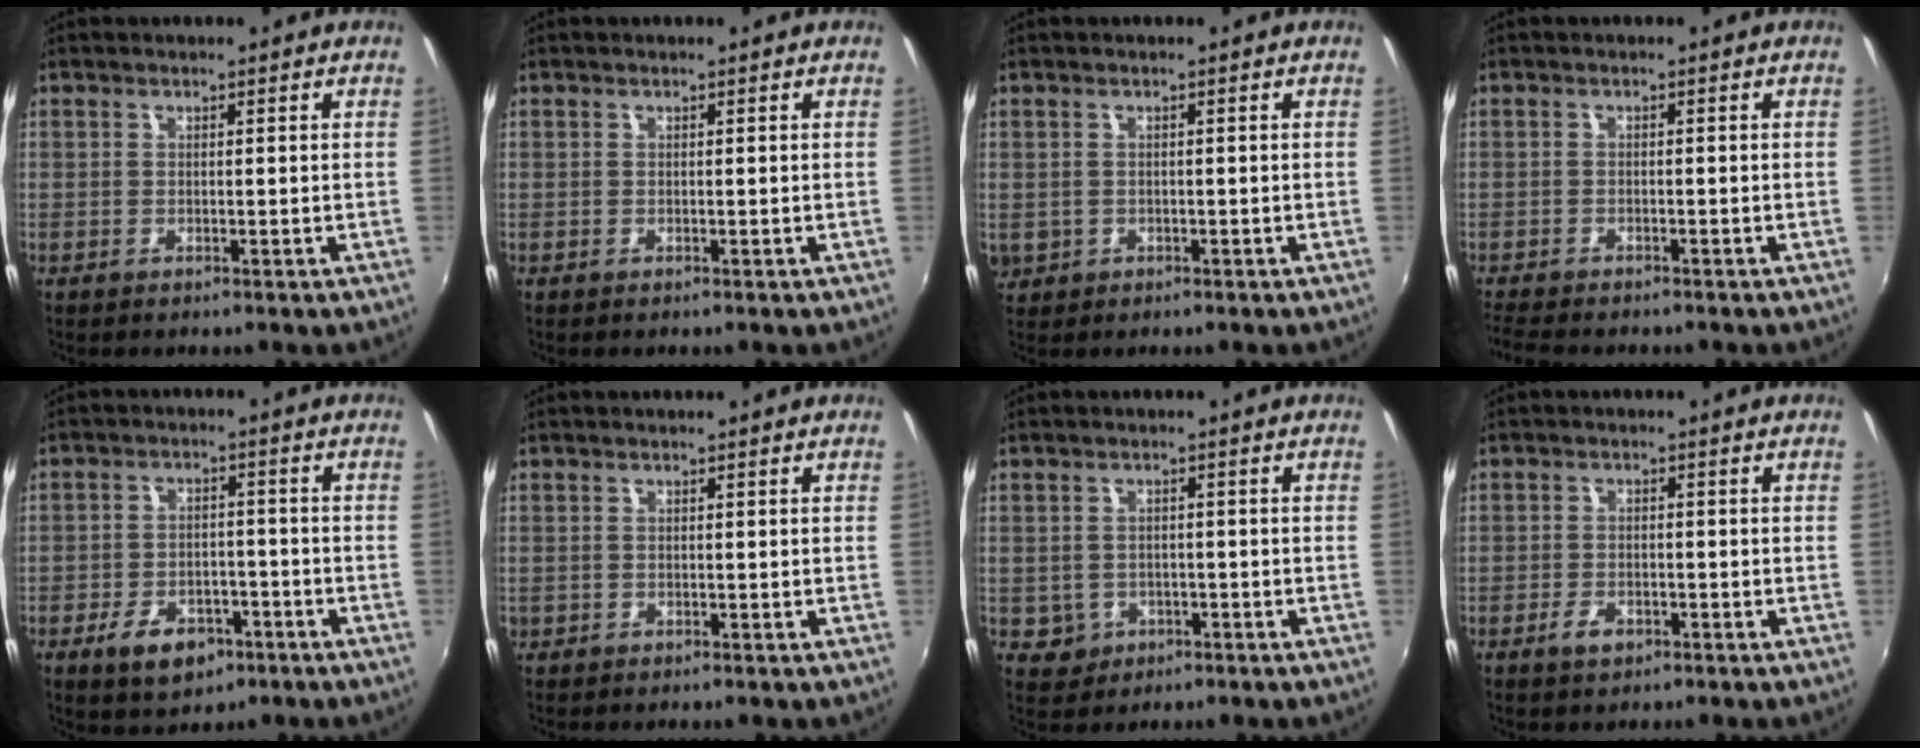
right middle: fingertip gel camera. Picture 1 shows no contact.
{"total": 0.0}
{"total": 3.6, "force": [-0.3, 3.3, 1.4], "torque": [-0.032, -0.002, 0.002]}
{"total": 5.5, "force": [-5.1, 0.7, 2.1], "torque": [-0.057, -0.023, -0.087]}
{"total": 8.6, "force": [-4.9, 5.1, 4.9], "torque": [-0.115, 0.004, -0.069]}
{"total": 0.8, "force": [-0.3, 0.7, 0.1], "torque": [-0.002, -0.003, -0.004]}
{"total": 4.5, "force": [-1.3, 4.1, 1.2], "torque": [-0.037, 0.004, -0.008]}
{"total": 3.0, "force": [-1.8, 1.6, 1.7], "torque": [-0.039, -0.002, -0.033]}